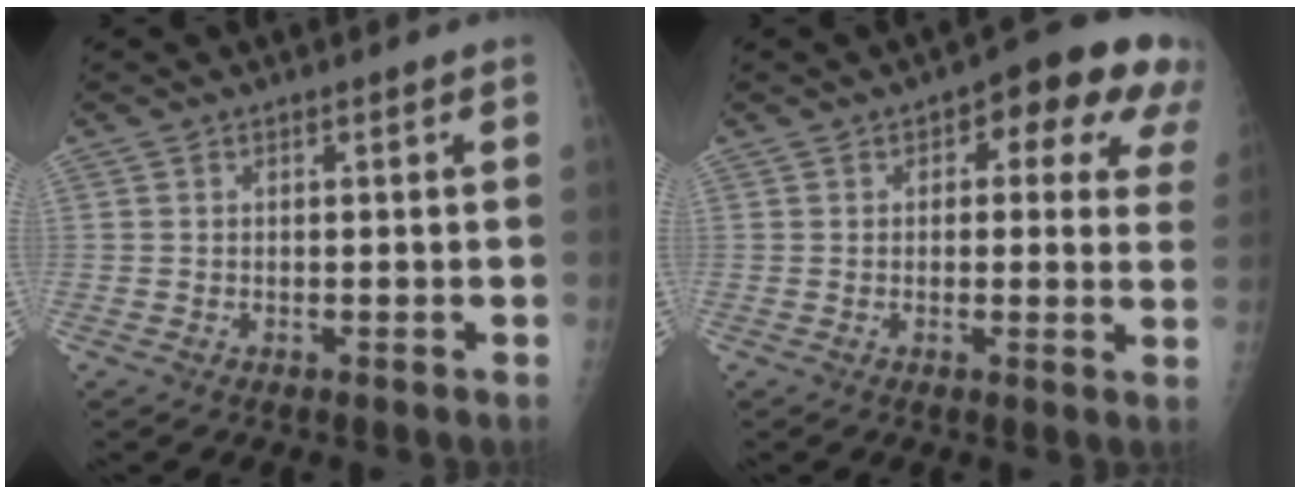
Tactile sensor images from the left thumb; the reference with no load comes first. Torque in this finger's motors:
{"motor_torque": [0.25, 0.22, 0.10, 0.05, 0.09]}